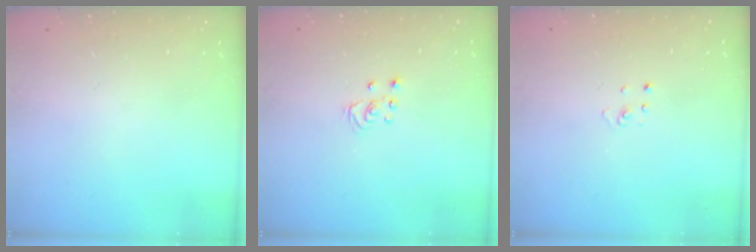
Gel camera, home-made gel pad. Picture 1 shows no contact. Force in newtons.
{"total": 2.5, "press": 2.5, "slide": 0.2}
{"total": 1.5, "press": 1.5, "slide": 0.1}